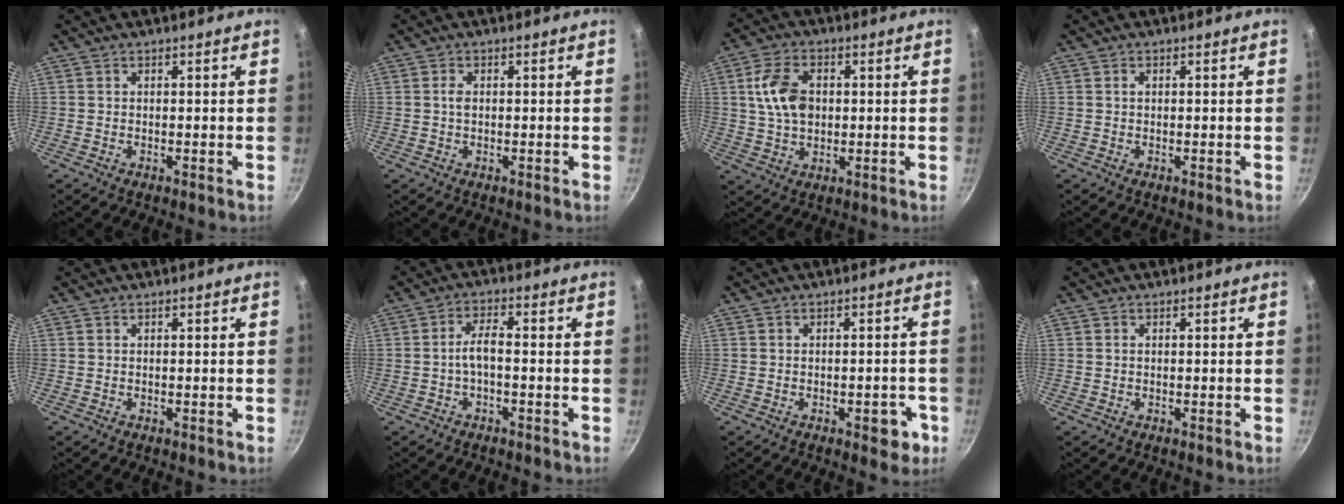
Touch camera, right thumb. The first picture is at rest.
{"total": 1.3, "force": [0.1, 0.8, 1.0], "torque": [-0.019, 0.003, 0.000]}
{"total": 9.6, "force": [1.4, 6.4, 7.1], "torque": [-0.120, 0.004, 0.023]}
{"total": 0.6, "force": [0.1, 0.4, 0.4], "torque": [-0.005, 0.003, 0.002]}
{"total": 0.0}
{"total": 3.8, "force": [-1.2, 1.2, 3.4], "torque": [-0.071, 0.023, -0.028]}
{"total": 4.6, "force": [-1.9, 2.4, 3.5], "torque": [-0.023, 0.015, -0.018]}
{"total": 0.0}